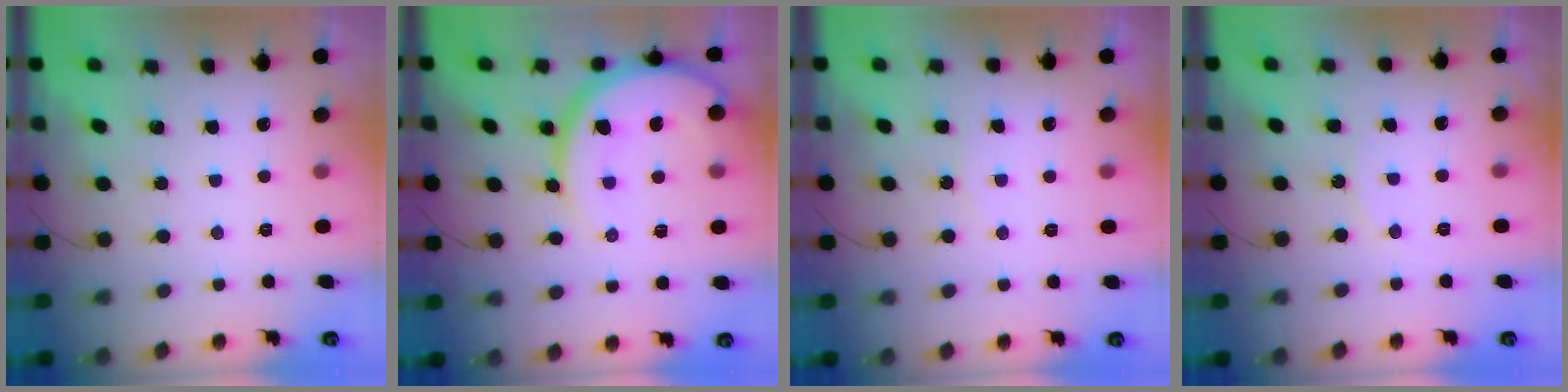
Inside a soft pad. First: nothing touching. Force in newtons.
{"total": 15.7, "press": 15.6, "slide": 1.4}
{"total": 4.5, "press": 4.4, "slide": 0.4}
{"total": 6.5, "press": 6.5, "slide": 0.6}